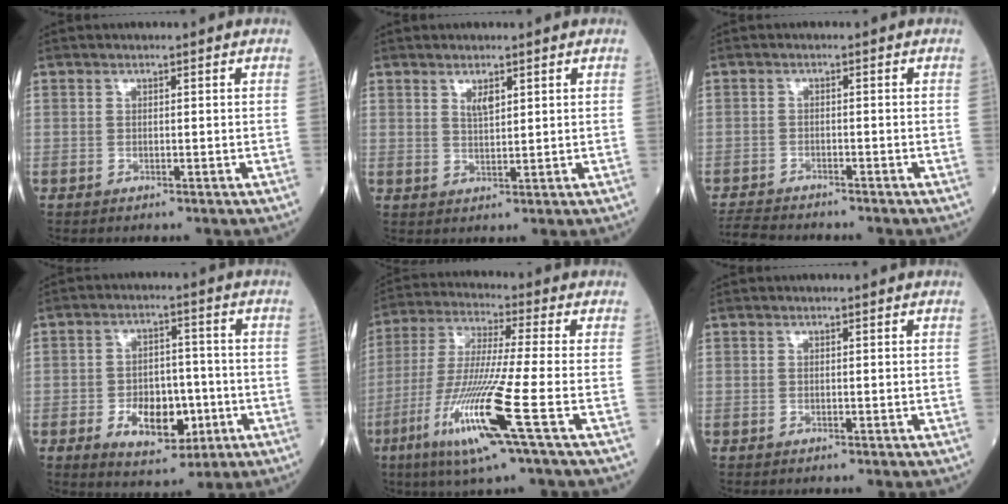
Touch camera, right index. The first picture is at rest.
{"total": 2.3, "force": [1.4, 0.6, 1.8], "torque": [-0.037, -0.002, 0.029]}
{"total": 5.2, "force": [-5.1, 0.7, 1.1], "torque": [-0.015, -0.016, -0.087]}
{"total": 9.0, "force": [-2.9, 5.0, 7.0], "torque": [-0.111, 0.003, -0.038]}
{"total": 14.8, "force": [-6.0, -1.3, 13.4], "torque": [-0.280, -0.031, -0.119]}
{"total": 0.0}